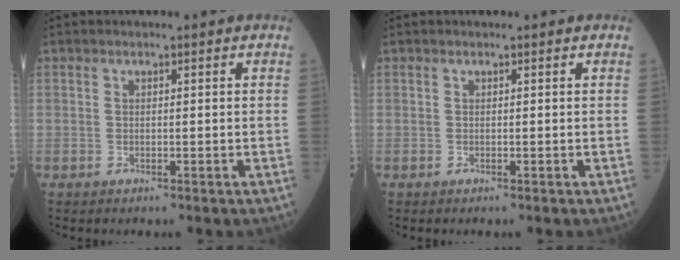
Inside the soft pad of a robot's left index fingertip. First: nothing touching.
{"total": 0.0}